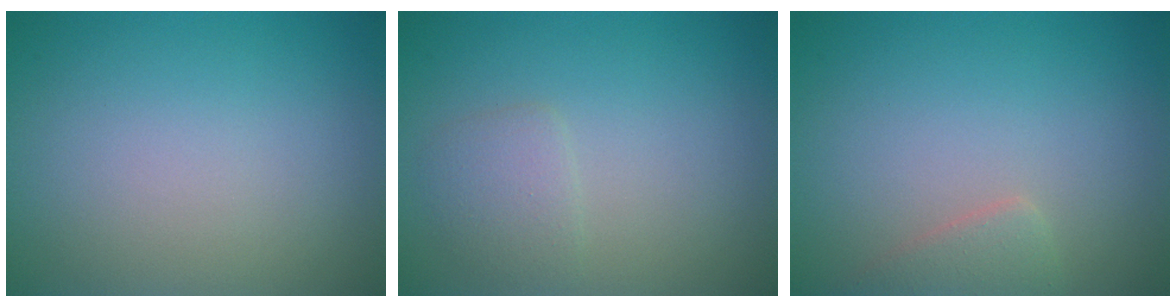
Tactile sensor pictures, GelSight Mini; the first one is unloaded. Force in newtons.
{"total": 1.7, "press": 1.7, "slide": 0.0}
{"total": 1.7, "press": 1.7, "slide": 0.1}